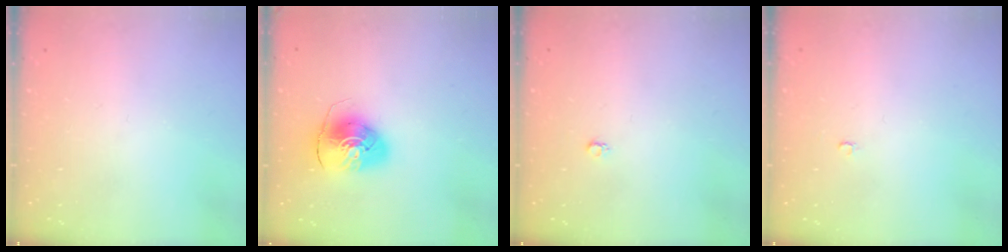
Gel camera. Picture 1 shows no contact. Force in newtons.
{"total": 9.3, "press": 9.2, "slide": 1.1}
{"total": 2.6, "press": 2.6, "slide": 0.4}
{"total": 2.1, "press": 2.1, "slide": 0.2}